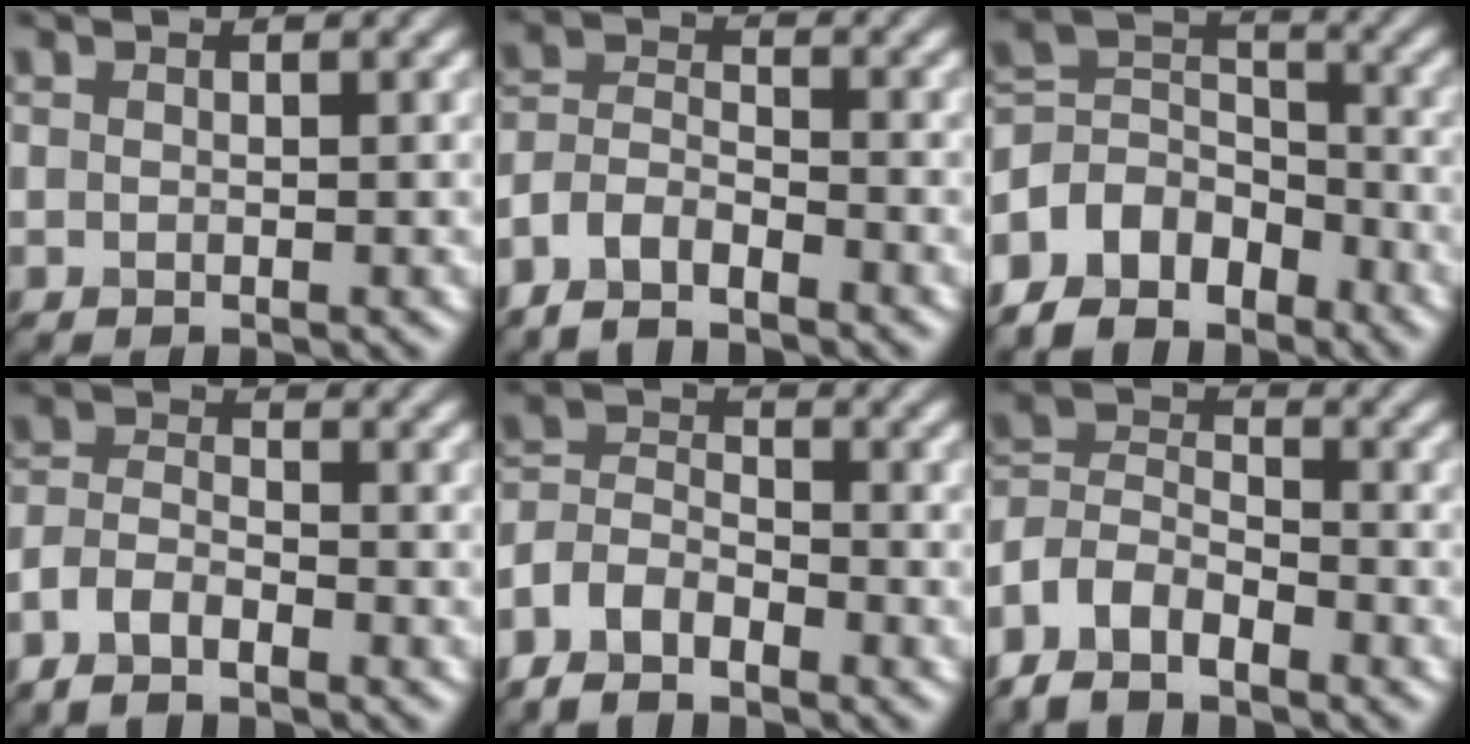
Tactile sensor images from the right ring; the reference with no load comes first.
{"total": 4.2, "force": [-3.4, 1.5, 2.0], "torque": [-0.034, 0.001, -0.076]}
{"total": 6.3, "force": [-4.1, 4.1, 2.3], "torque": [-0.032, 0.006, -0.087]}
{"total": 3.5, "force": [-2.5, 1.4, 2.0], "torque": [-0.038, 0.001, -0.061]}
{"total": 4.7, "force": [-3.4, 2.4, 2.2], "torque": [-0.043, 0.003, -0.077]}
{"total": 5.6, "force": [-4.0, 2.8, 2.6], "torque": [-0.051, 0.003, -0.089]}